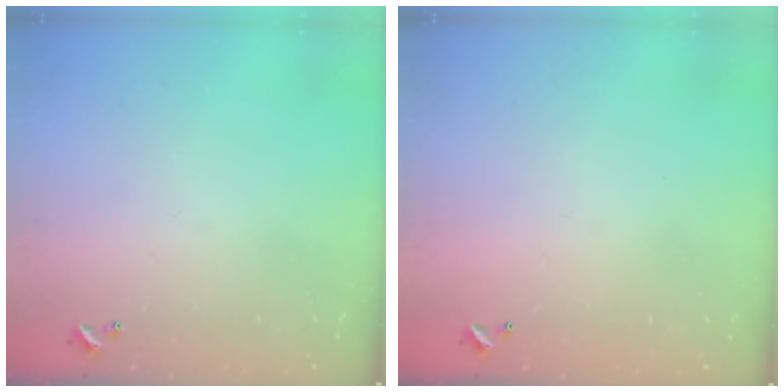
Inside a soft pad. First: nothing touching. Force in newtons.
{"total": 2.9, "press": 2.9, "slide": 0.1}